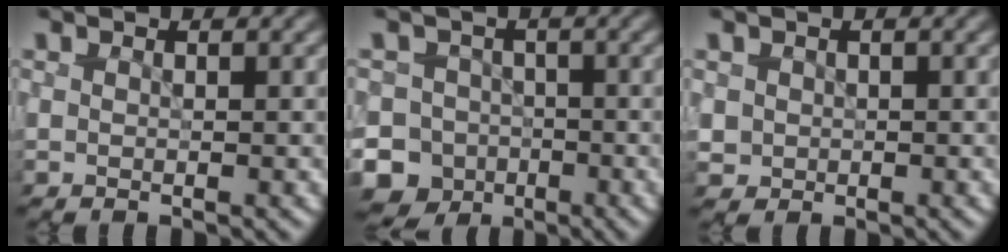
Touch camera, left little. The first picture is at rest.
{"total": 9.9, "force": [-5.8, 7.9, 1.4], "torque": [-0.017, -0.025, -0.111]}
{"total": 0.8, "force": [0.3, 0.6, -0.5], "torque": [0.014, 0.005, 0.008]}